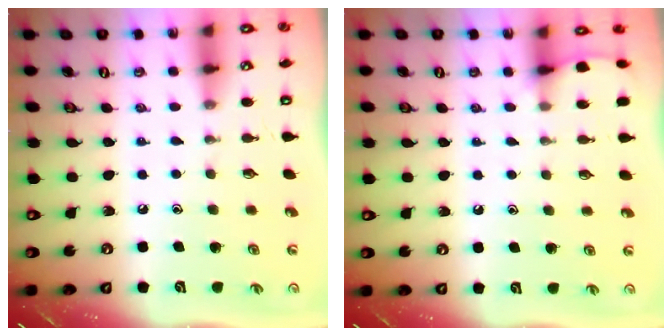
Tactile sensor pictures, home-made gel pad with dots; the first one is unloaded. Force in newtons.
{"total": 4.3, "press": 4.3, "slide": 0.6}